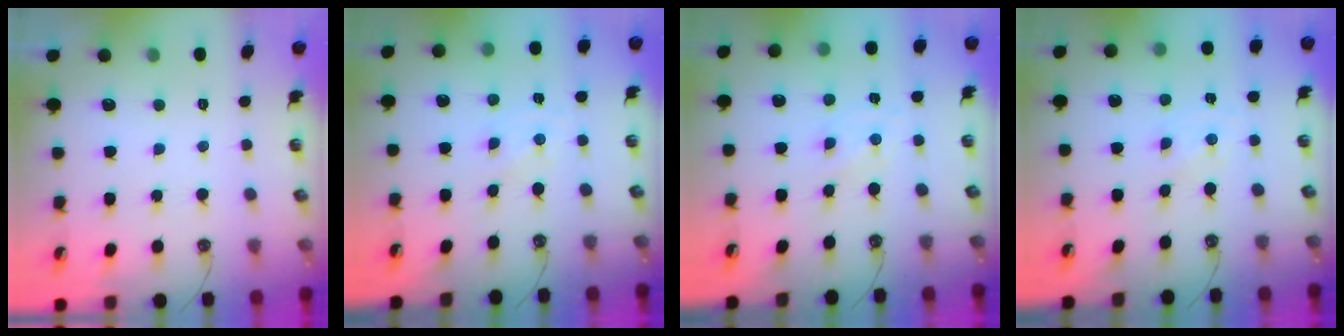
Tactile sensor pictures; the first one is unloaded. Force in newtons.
{"total": 0.0}
{"total": 0.0}
{"total": 0.0}